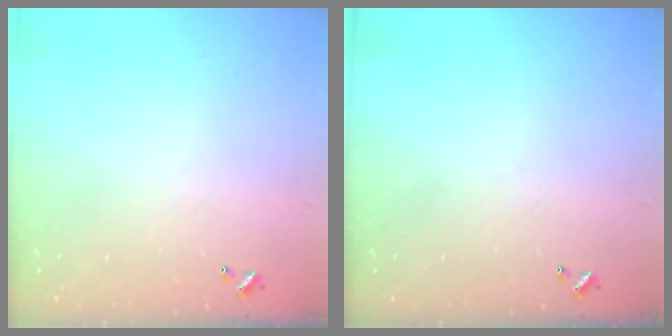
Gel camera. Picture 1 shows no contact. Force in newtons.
{"total": 0.0}